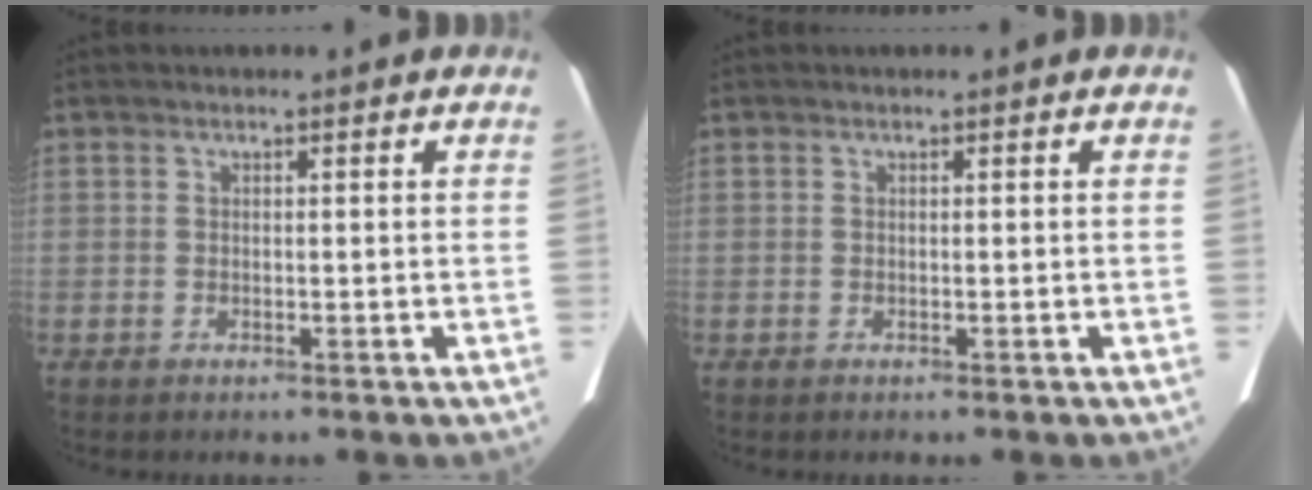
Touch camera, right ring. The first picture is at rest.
{"total": 0.0}